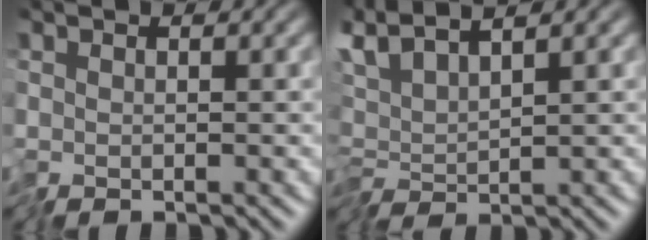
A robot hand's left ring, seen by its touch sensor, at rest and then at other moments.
{"total": 3.3, "force": [1.7, 0.4, 2.7], "torque": [-0.062, 0.012, 0.025]}